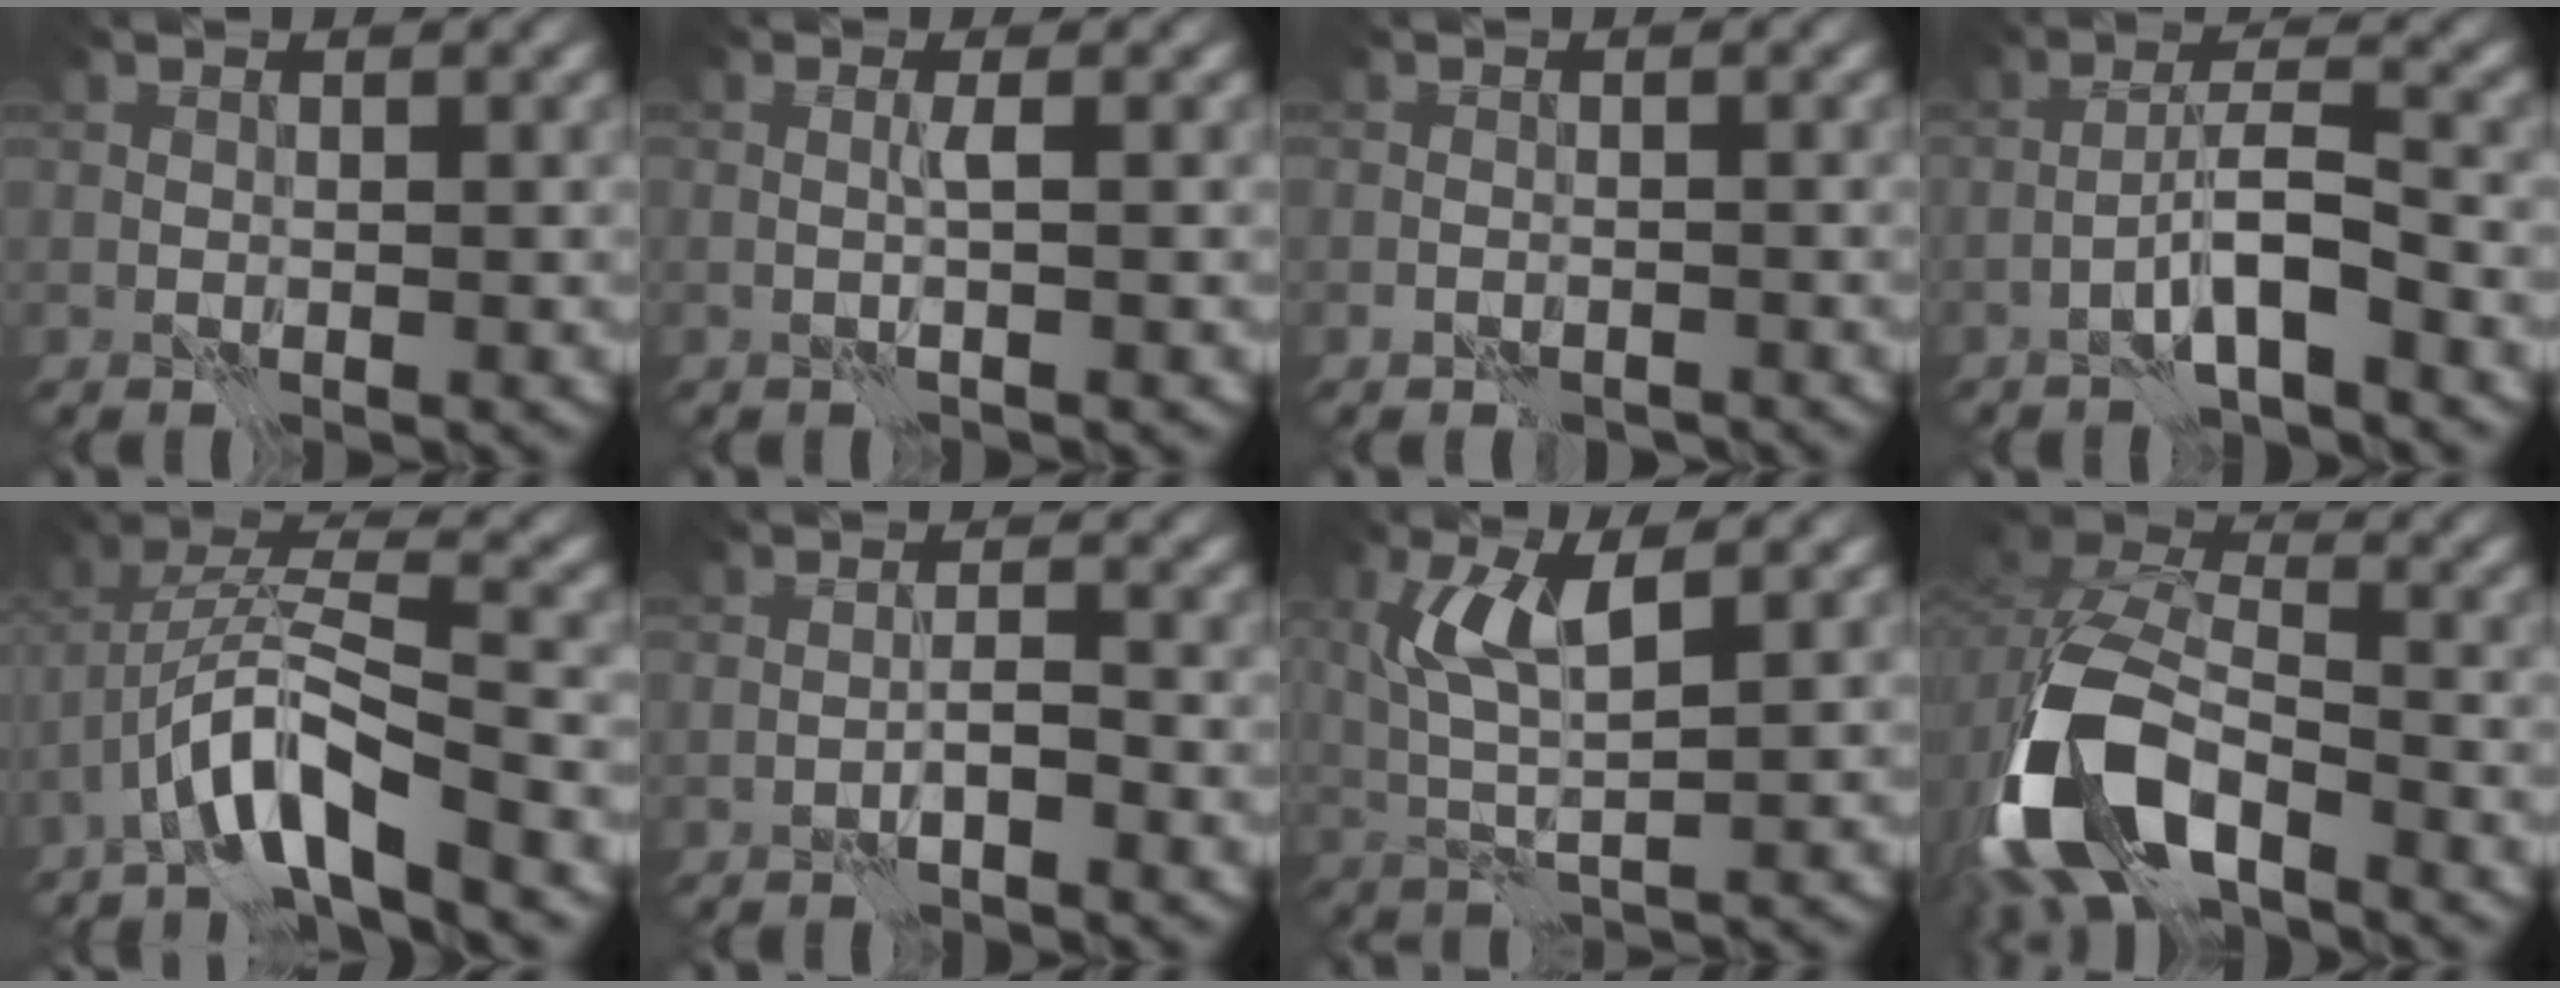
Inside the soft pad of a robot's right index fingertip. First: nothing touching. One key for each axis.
{"total": 0.9, "fx": 0.1, "fy": -0.7, "fz": 0.6, "tx": -0.014, "ty": 0.003, "tz": -0.001}
{"total": 0.7, "fx": -0.7, "fy": 0.1, "fz": 0.3, "tx": -0.002, "ty": 0.000, "tz": -0.011}
{"total": 3.7, "fx": -2.2, "fy": 0.0, "fz": 3.0, "tx": -0.050, "ty": 0.021, "tz": -0.046}
{"total": 7.3, "fx": -4.1, "fy": 1.5, "fz": 5.9, "tx": -0.103, "ty": 0.016, "tz": -0.084}
{"total": 1.2, "fx": -0.9, "fy": -0.3, "fz": 0.8, "tx": -0.013, "ty": 0.010, "tz": -0.022}
{"total": 4.7, "fx": 2.2, "fy": 0.9, "fz": 4.1, "tx": -0.089, "ty": 0.003, "tz": 0.044}
{"total": 11.6, "fx": -6.1, "fy": 6.0, "fz": 7.9, "tx": -0.168, "ty": -0.014, "tz": -0.117}